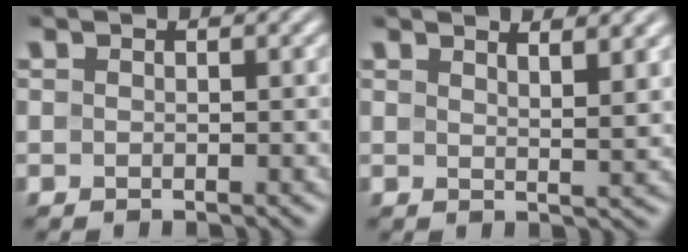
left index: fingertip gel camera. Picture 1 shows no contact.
{"total": 3.5, "force": [2.4, 0.7, 2.4], "torque": [-0.018, 0.002, 0.034]}